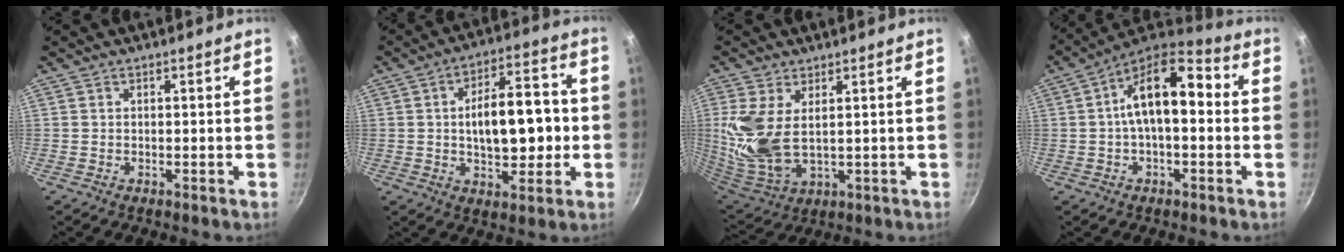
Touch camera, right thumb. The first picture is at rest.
{"total": 14.2, "force": [0.0, 7.1, 12.2], "torque": [-0.159, 0.023, 0.000]}
{"total": 12.5, "force": [1.8, 6.8, 10.4], "torque": [-0.233, -0.013, 0.054]}
{"total": 14.3, "force": [1.1, 7.1, 12.4], "torque": [-0.191, 0.046, 0.004]}